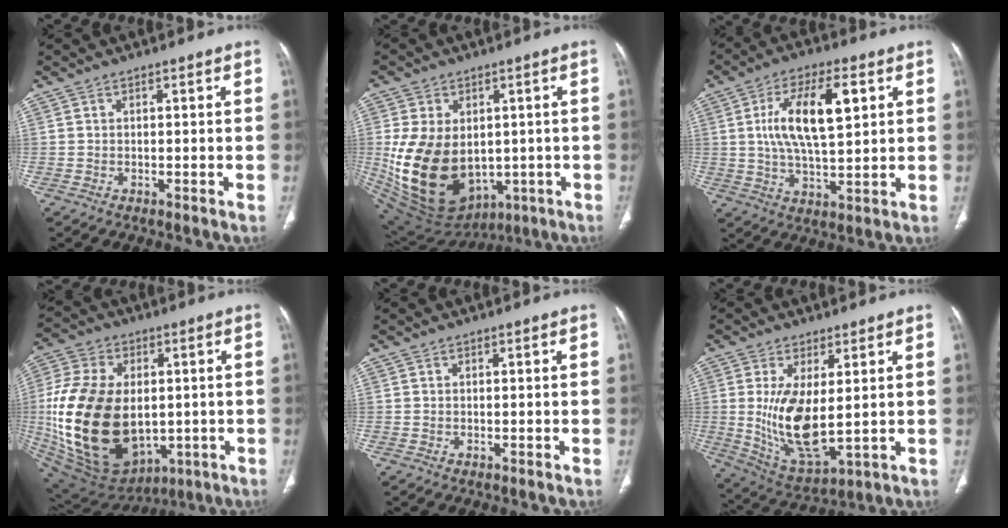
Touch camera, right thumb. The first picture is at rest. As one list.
[{"total": 19.4, "force": [-1.2, 13.7, 13.8], "torque": [-0.243, -0.015, 0.021]}, {"total": 14.1, "force": [3.5, 5.8, 12.4], "torque": [-0.217, -0.002, 0.063]}, {"total": 27.0, "force": [-1.5, 17.6, 20.4], "torque": [-0.404, -0.015, 0.007]}, {"total": 0.0}, {"total": 12.6, "force": [0.8, 5.3, 11.4], "torque": [-0.214, -0.028, 0.036]}]